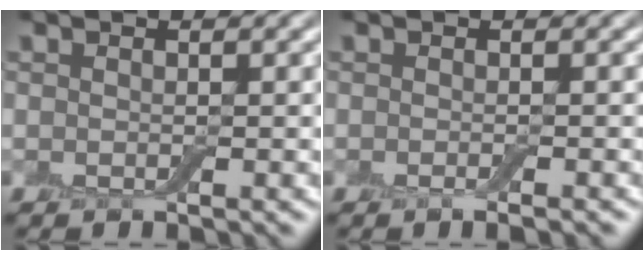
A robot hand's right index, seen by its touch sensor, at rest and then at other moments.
{"total": 1.1, "force": [-0.6, 0.2, 0.9], "torque": [-0.010, -0.005, -0.010]}